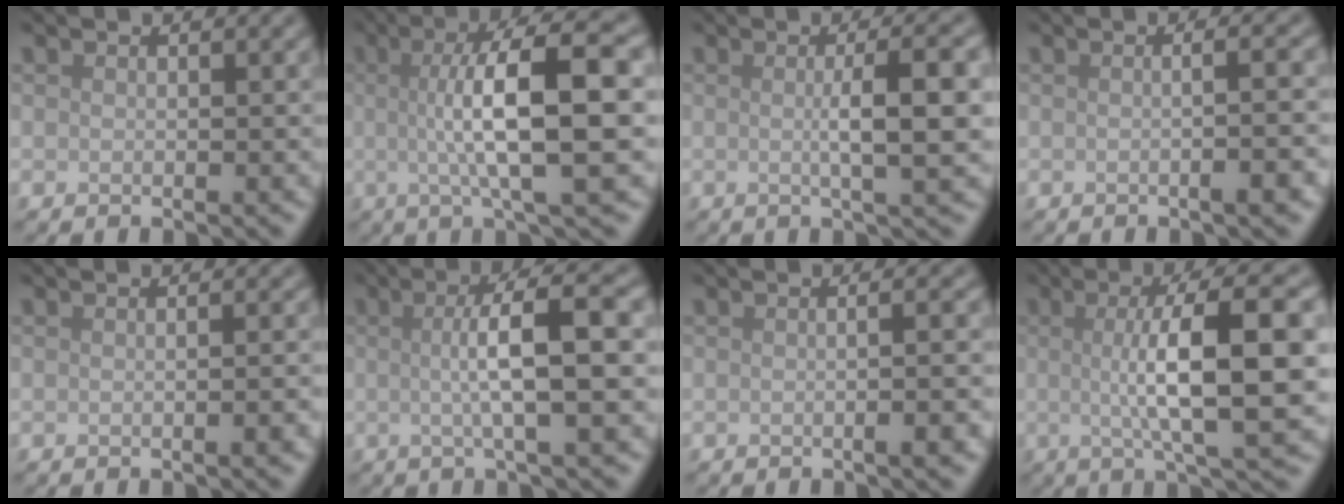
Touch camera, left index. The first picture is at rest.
{"total": 10.4, "force": [0.8, 2.5, 10.1], "torque": [-0.132, 0.010, 0.008]}
{"total": 5.5, "force": [0.2, 1.1, 5.3], "torque": [-0.076, 0.007, 0.001]}
{"total": 4.9, "force": [-0.4, 1.9, 4.5], "torque": [-0.019, 0.014, -0.016]}
{"total": 2.3, "force": [-0.5, 0.8, 2.1], "torque": [-0.010, 0.006, -0.004]}
{"total": 6.7, "force": [0.5, 1.3, 6.5], "torque": [-0.098, 0.011, 0.003]}
{"total": 4.4, "force": [-0.4, 1.7, 4.0], "torque": [-0.014, 0.014, -0.016]}
{"total": 10.5, "force": [0.7, 2.5, 10.2], "torque": [-0.130, 0.010, 0.010]}